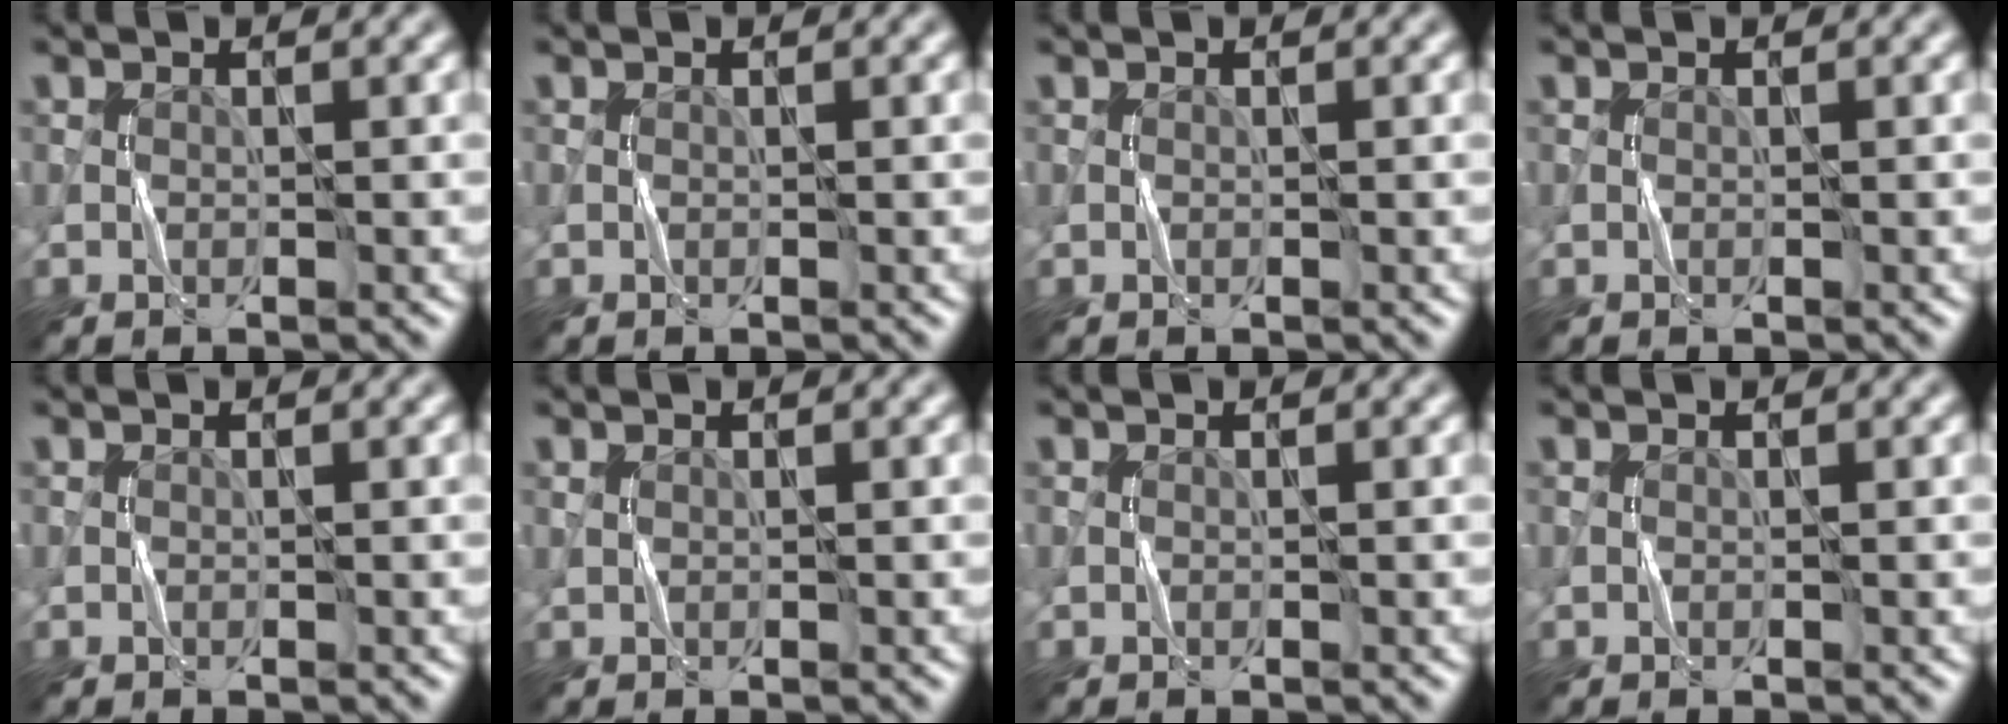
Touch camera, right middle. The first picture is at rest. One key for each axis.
{"total": 0.0}
{"total": 0.0}
{"total": 0.0}
{"total": 0.0}
{"total": 0.0}
{"total": 0.0}
{"total": 0.0}